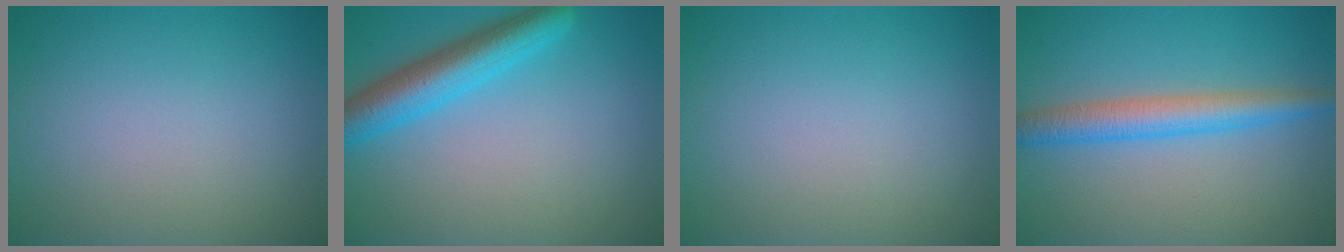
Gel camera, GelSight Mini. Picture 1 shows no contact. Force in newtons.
{"total": 5.3, "press": 5.2, "slide": 0.2}
{"total": 0.0}
{"total": 3.9, "press": 3.9, "slide": 0.1}